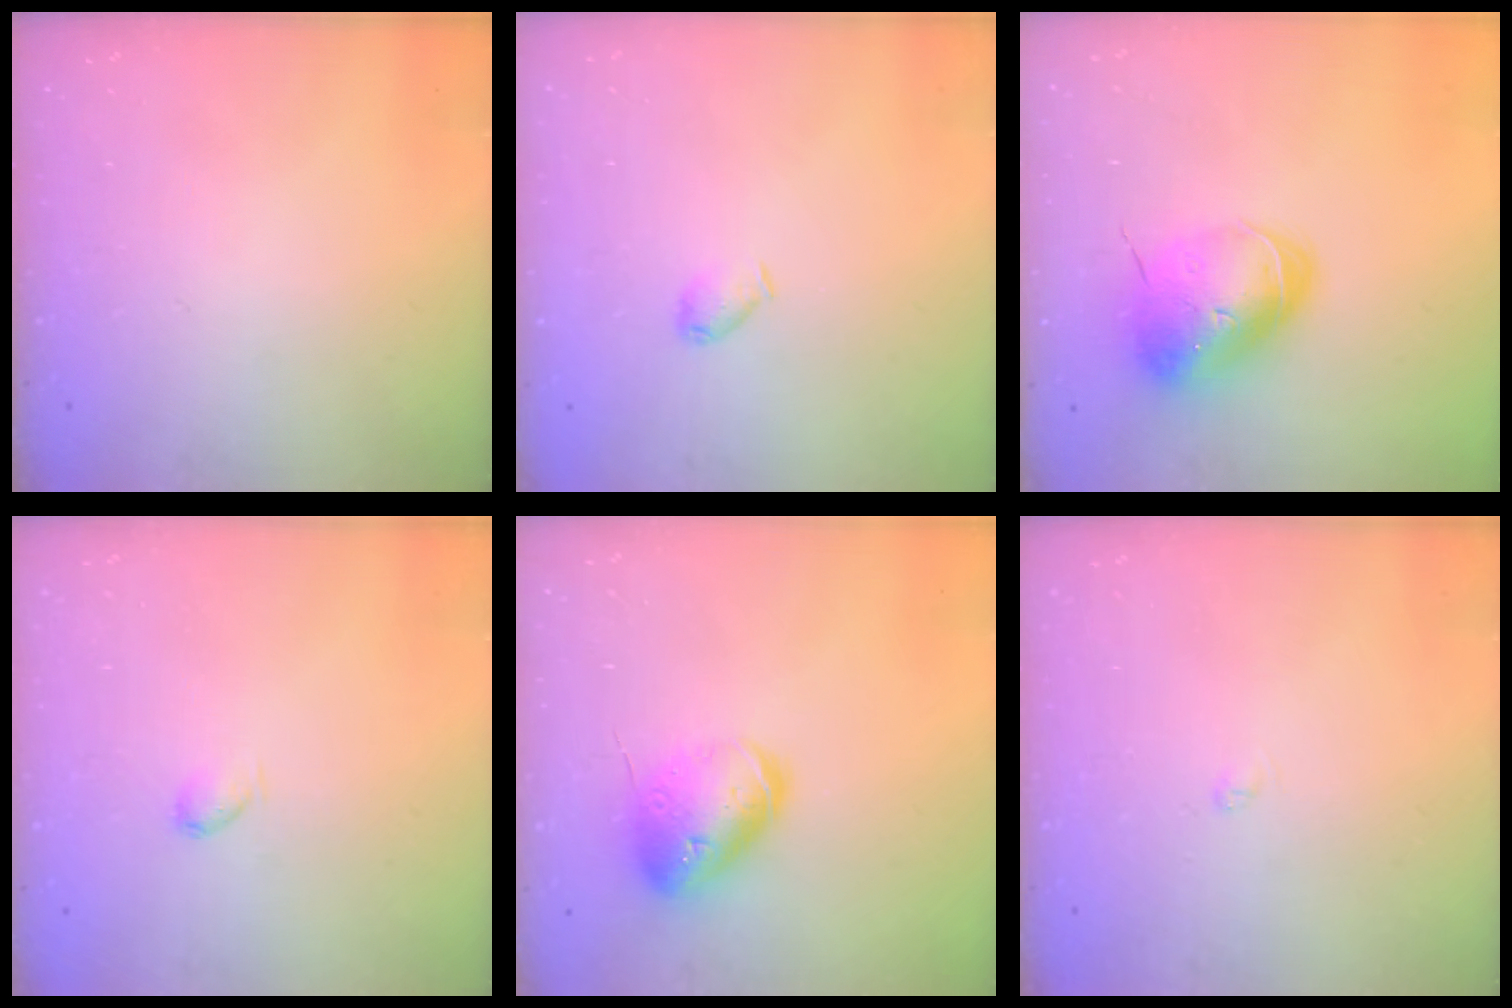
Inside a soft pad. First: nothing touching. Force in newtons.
{"total": 4.0, "press": 3.9, "slide": 0.8}
{"total": 13.0, "press": 12.8, "slide": 2.4}
{"total": 2.8, "press": 2.7, "slide": 0.4}
{"total": 16.5, "press": 16.3, "slide": 2.7}
{"total": 2.2, "press": 2.2, "slide": 0.2}